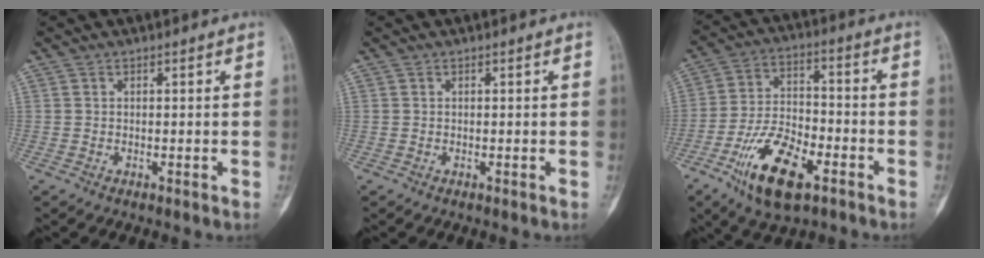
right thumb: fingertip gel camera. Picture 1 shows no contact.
{"total": 0.0}
{"total": 15.0, "force": [-7.5, 6.7, 11.0], "torque": [-0.196, 0.030, -0.133]}